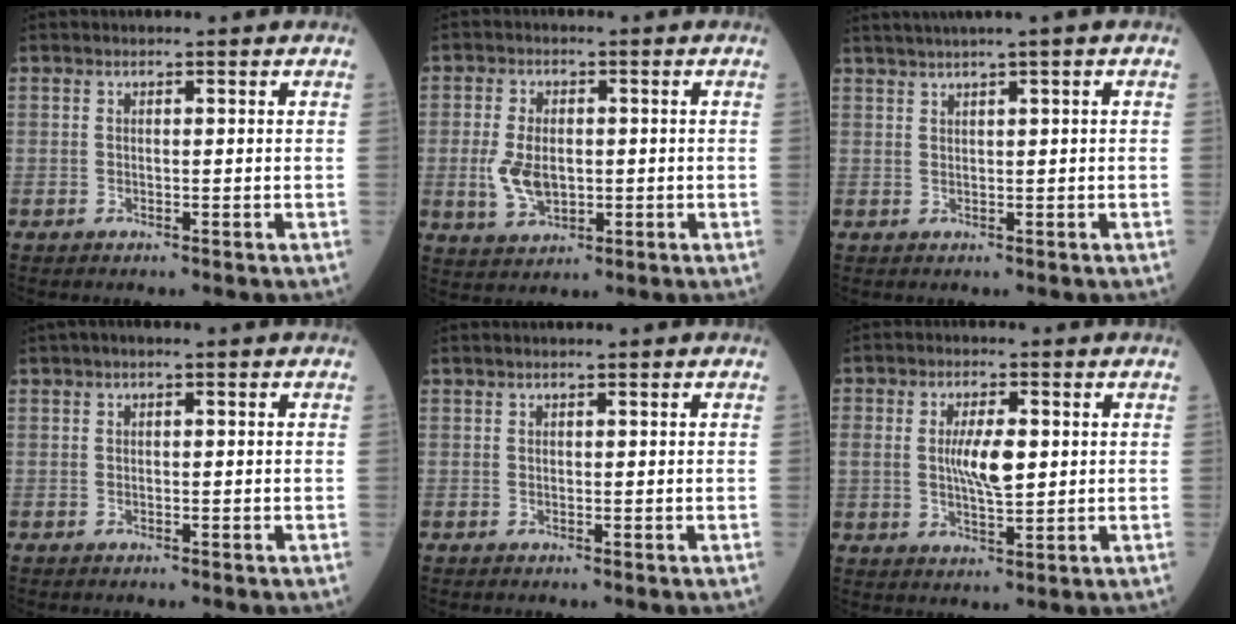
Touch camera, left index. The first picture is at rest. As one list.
[{"total": 6.3, "force": [-0.6, 3.9, 5.0], "torque": [-0.114, 0.000, 0.001]}, {"total": 3.8, "force": [2.8, -1.1, 2.4], "torque": [-0.043, 0.015, 0.059]}, {"total": 0.7, "force": [0.1, 0.3, 0.6], "torque": [-0.010, 0.006, 0.003]}, {"total": 0.0}, {"total": 6.3, "force": [0.6, 2.1, 5.9], "torque": [-0.119, 0.004, 0.017]}]